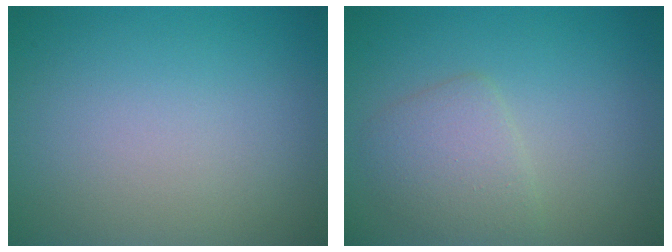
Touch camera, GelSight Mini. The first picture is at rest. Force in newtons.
{"total": 2.9, "press": 2.9, "slide": 0.2}